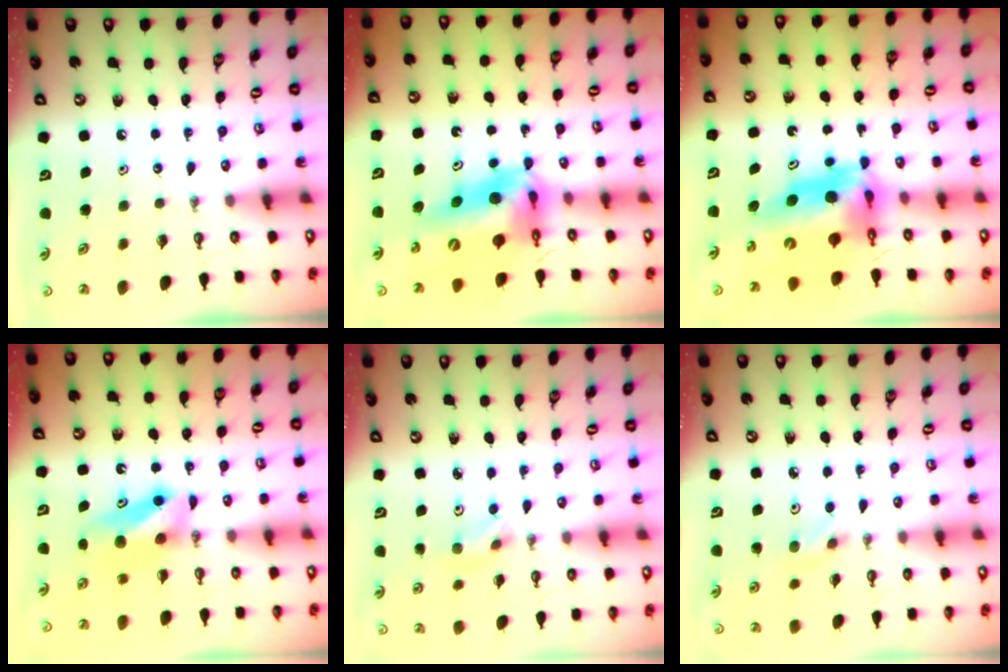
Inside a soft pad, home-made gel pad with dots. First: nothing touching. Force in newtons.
{"total": 16.1, "press": 16.1, "slide": 1.4}
{"total": 14.1, "press": 14.0, "slide": 1.6}
{"total": 7.9, "press": 7.2, "slide": 3.4}
{"total": 2.6, "press": 2.4, "slide": 0.9}
{"total": 3.9, "press": 3.7, "slide": 1.3}